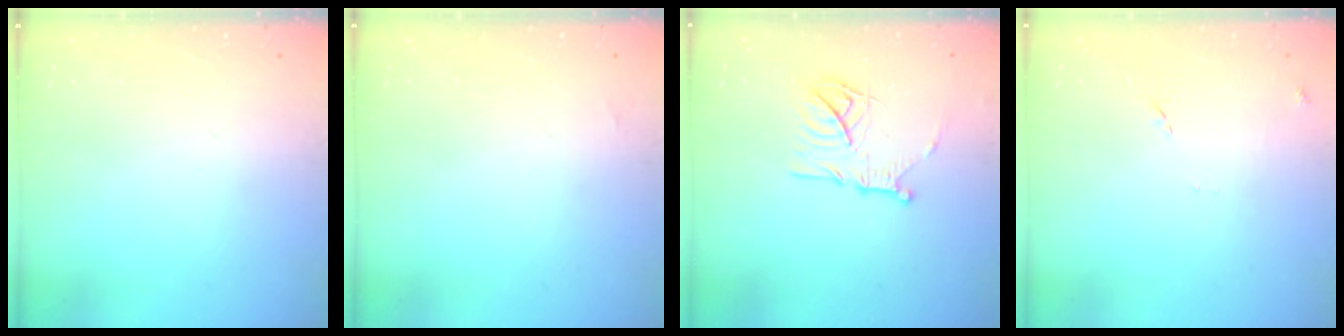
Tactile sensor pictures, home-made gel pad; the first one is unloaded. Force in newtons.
{"total": 1.3, "press": 1.3, "slide": 0.2}
{"total": 14.9, "press": 14.8, "slide": 1.4}
{"total": 8.5, "press": 8.5, "slide": 0.7}